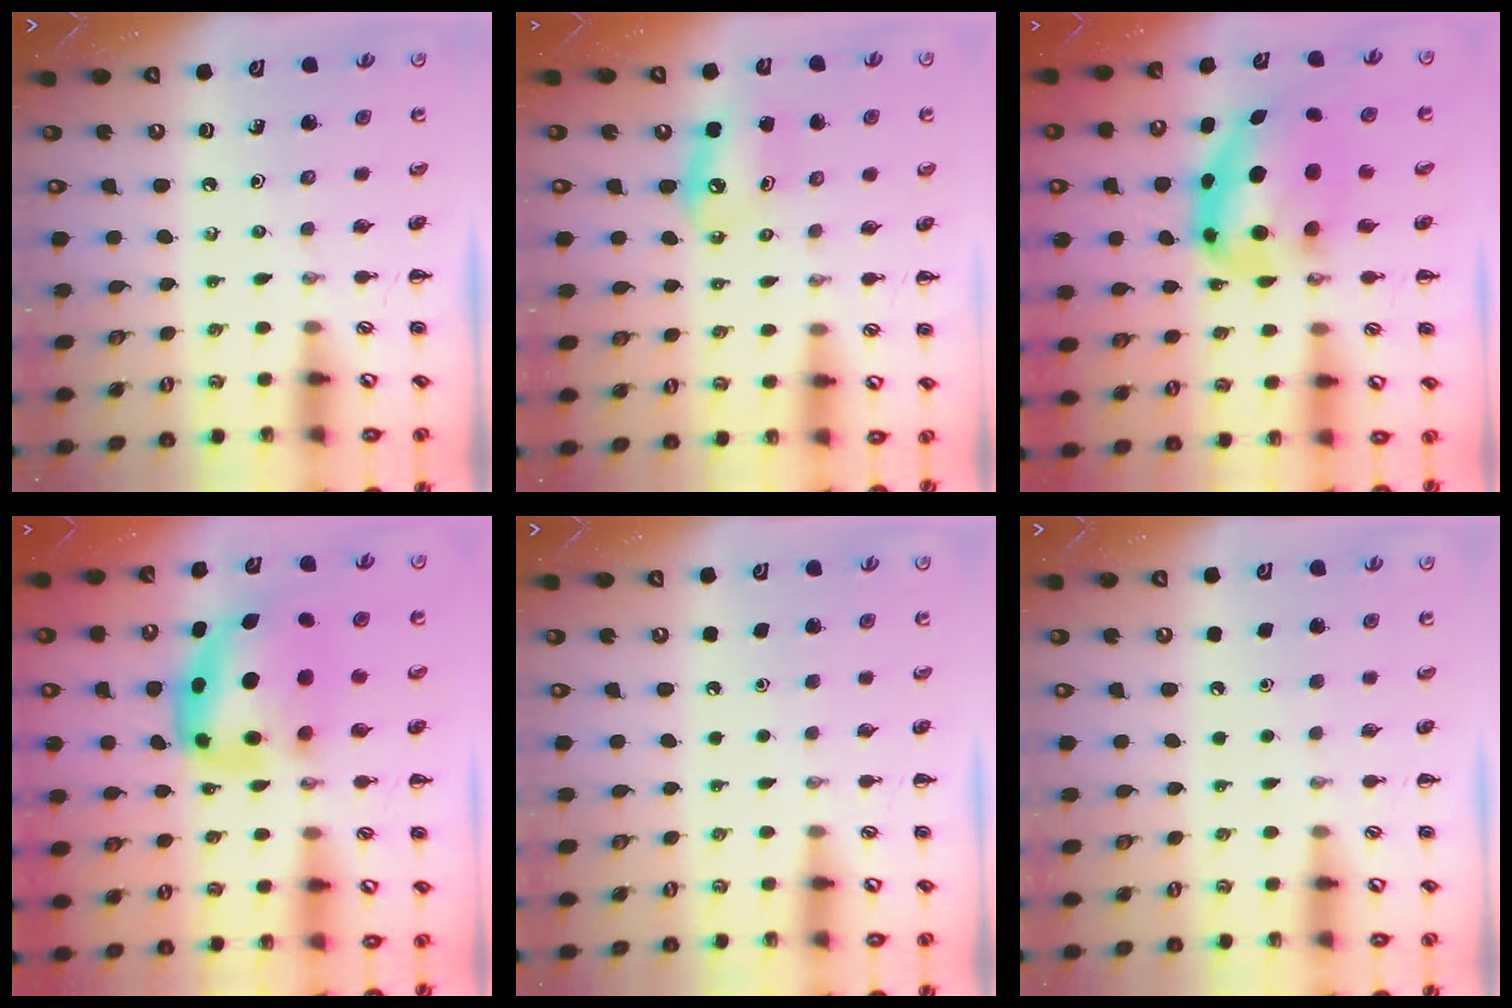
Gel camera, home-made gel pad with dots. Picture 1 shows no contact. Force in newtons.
{"total": 7.5, "press": 7.3, "slide": 1.8}
{"total": 9.6, "press": 9.4, "slide": 2.2}
{"total": 7.8, "press": 7.5, "slide": 2.1}
{"total": 1.7, "press": 1.7, "slide": 0.1}
{"total": 1.7, "press": 1.6, "slide": 0.1}